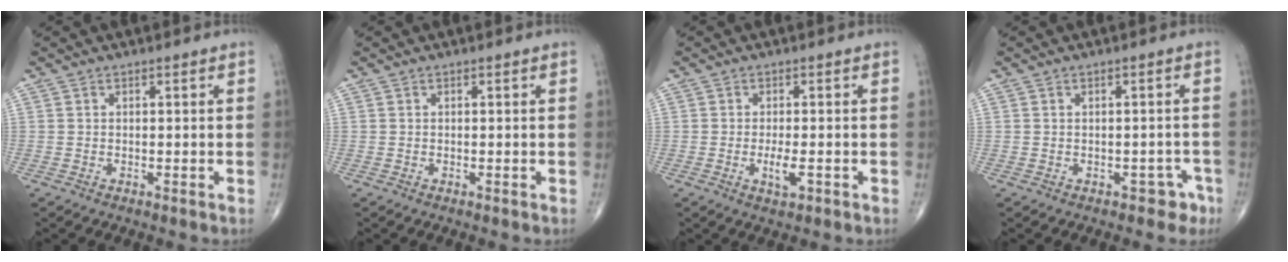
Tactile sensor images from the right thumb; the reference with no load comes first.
{"total": 0.0}
{"total": 3.4, "force": [-1.0, 1.2, 3.0], "torque": [-0.053, -0.003, -0.017]}
{"total": 3.1, "force": [-1.6, 2.3, 1.2], "torque": [0.006, 0.018, -0.017]}